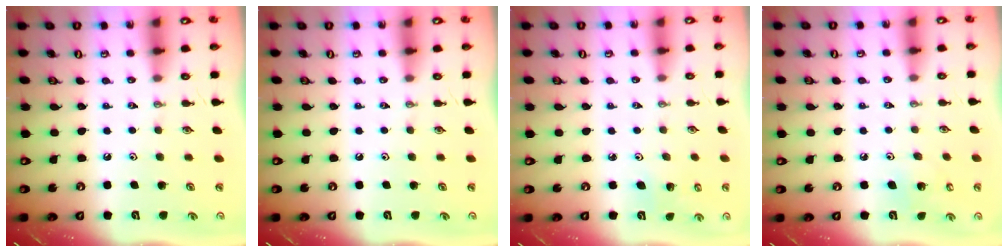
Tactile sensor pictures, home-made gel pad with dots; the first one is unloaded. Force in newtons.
{"total": 0.0}
{"total": 2.7, "press": 2.7, "slide": 0.3}
{"total": 6.3, "press": 6.3, "slide": 0.4}